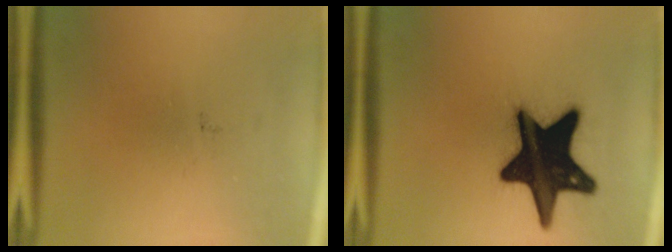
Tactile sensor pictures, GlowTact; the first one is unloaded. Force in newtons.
{"total": 20.2}